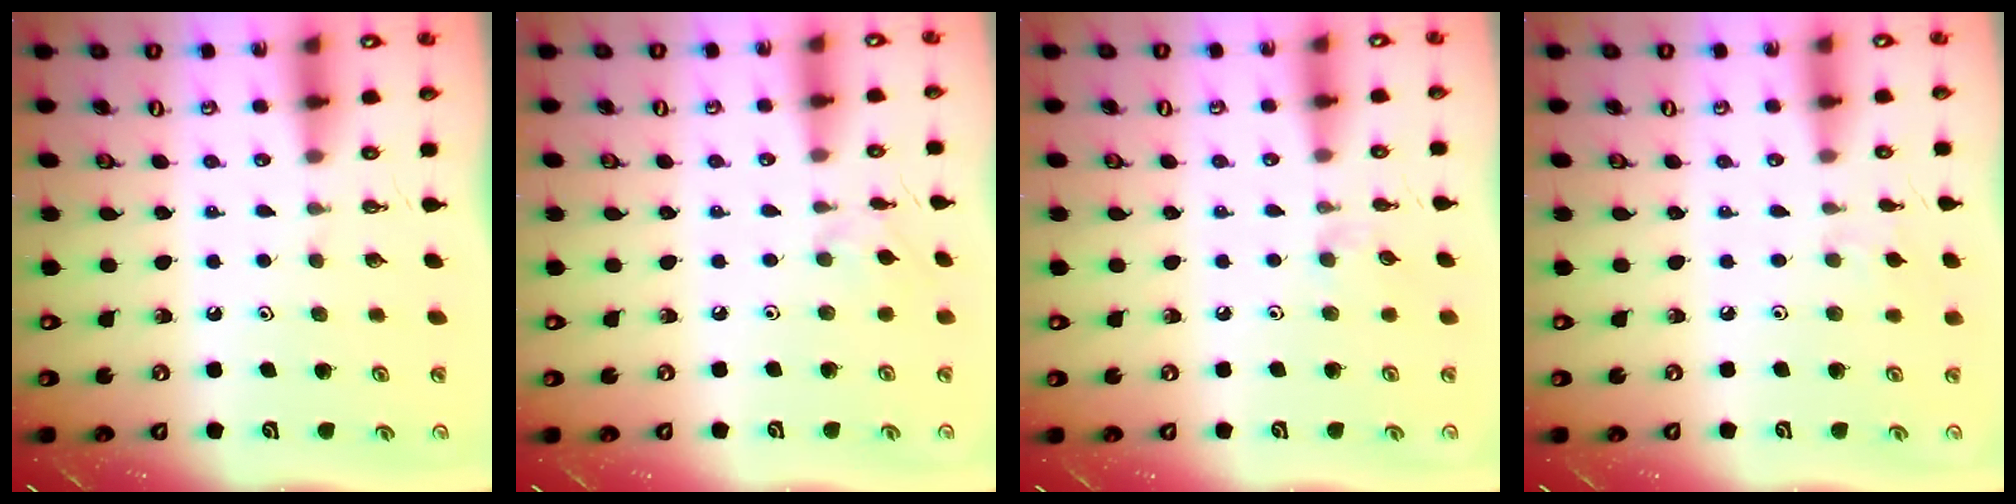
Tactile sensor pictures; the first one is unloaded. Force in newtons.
{"total": 1.5, "press": 1.4, "slide": 0.5}
{"total": 2.6, "press": 2.5, "slide": 0.4}
{"total": 2.4, "press": 2.3, "slide": 0.5}